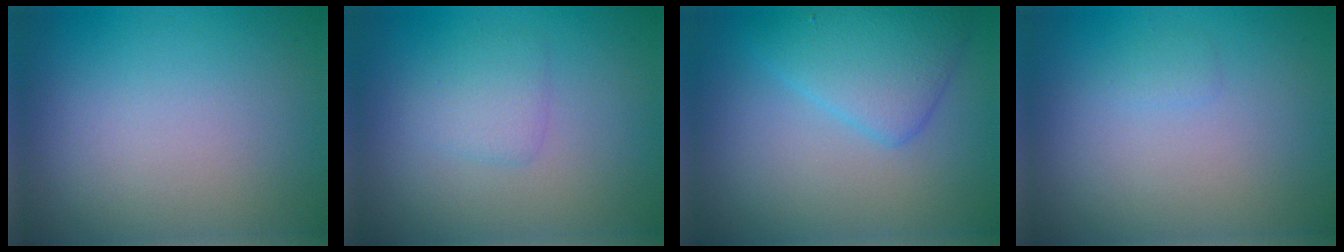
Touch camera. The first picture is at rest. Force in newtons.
{"total": 1.8, "press": 1.8, "slide": 0.1}
{"total": 4.2, "press": 4.2, "slide": 0.2}
{"total": 0.6, "press": 0.6, "slide": 0.0}